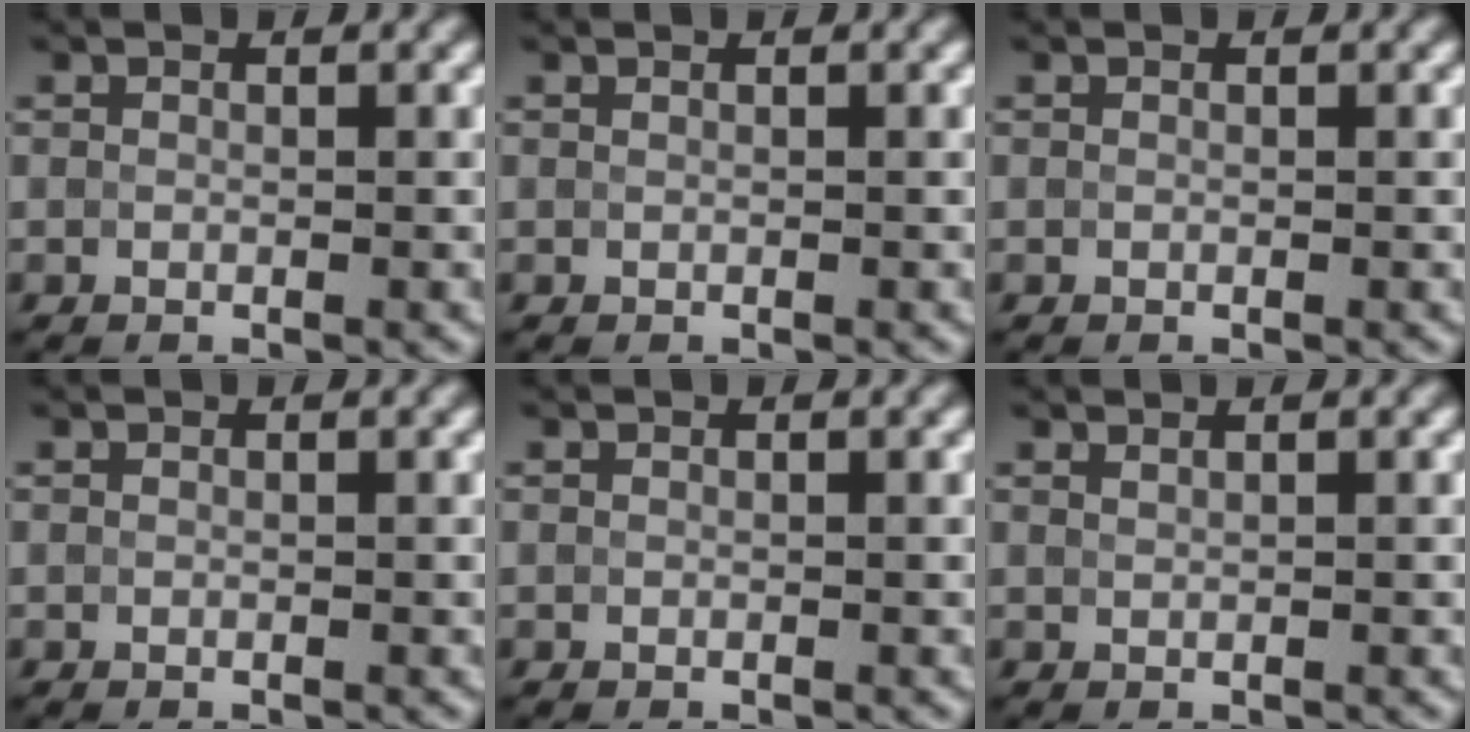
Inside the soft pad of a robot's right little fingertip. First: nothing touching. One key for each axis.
{"total": 0.0}
{"total": 0.0}
{"total": 0.0}
{"total": 0.0}
{"total": 0.9, "fx": 0.7, "fy": 0.3, "fz": 0.4, "tx": -0.002, "ty": -0.004, "tz": 0.007}